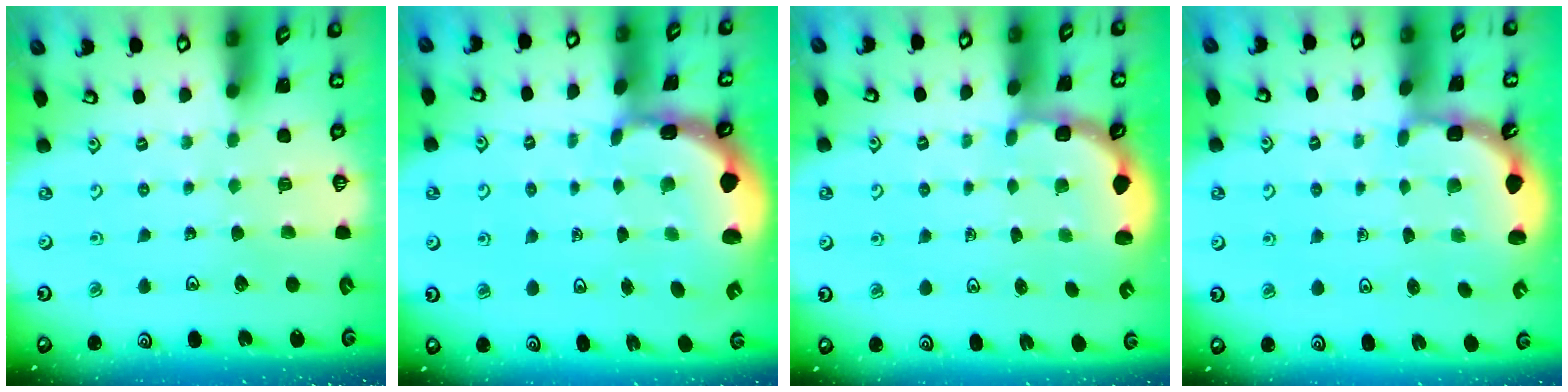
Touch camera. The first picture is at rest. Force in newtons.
{"total": 2.1, "press": 1.9, "slide": 1.0}
{"total": 2.9, "press": 2.5, "slide": 1.4}
{"total": 2.0, "press": 1.8, "slide": 0.9}